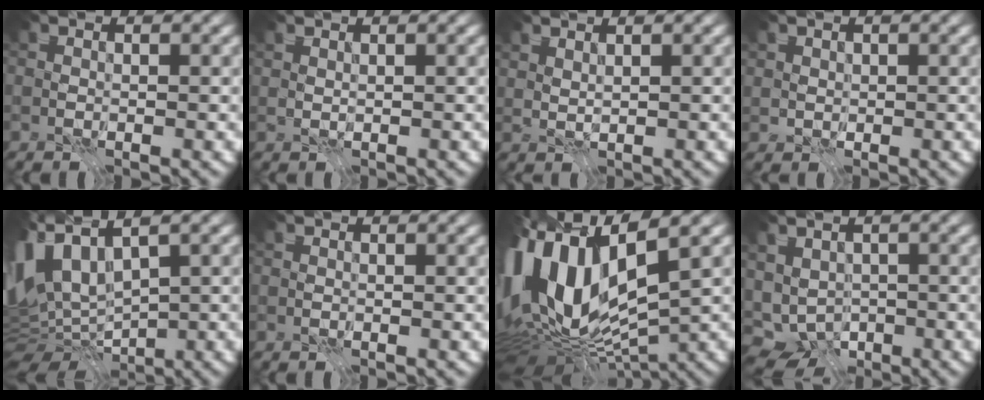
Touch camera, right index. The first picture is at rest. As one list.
[{"total": 0.7, "force": [0.6, -0.5, -0.1], "torque": [-0.001, 0.000, 0.013]}, {"total": 1.1, "force": [1.1, -0.4, 0.2], "torque": [-0.005, -0.004, 0.023]}, {"total": 1.0, "force": [0.7, 0.7, 0.0], "torque": [-0.002, -0.001, 0.018]}, {"total": 10.9, "force": [1.2, 5.1, 9.6], "torque": [-0.213, -0.003, 0.044]}, {"total": 0.0}, {"total": 14.8, "force": [0.8, 6.7, 13.1], "torque": [-0.282, 0.009, 0.019]}, {"total": 5.3, "force": [-1.6, 4.0, 3.0], "torque": [-0.056, -0.008, -0.017]}]